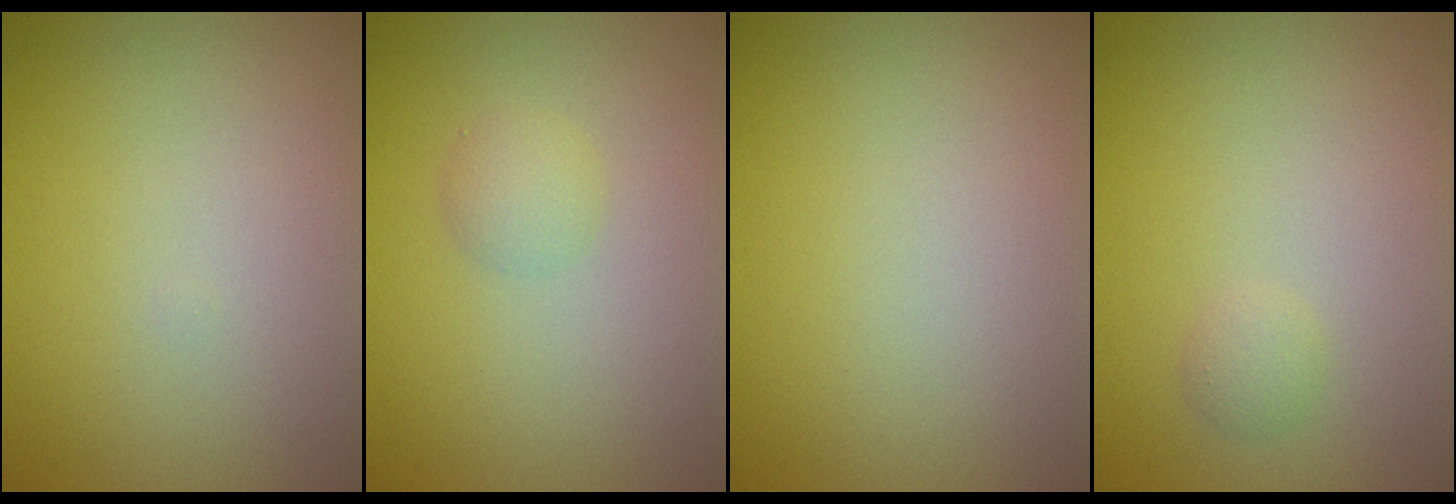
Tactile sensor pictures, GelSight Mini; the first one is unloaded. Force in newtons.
{"total": 1.5, "press": 1.5, "slide": 0.1}
{"total": 0.0}
{"total": 0.8, "press": 0.8, "slide": 0.0}